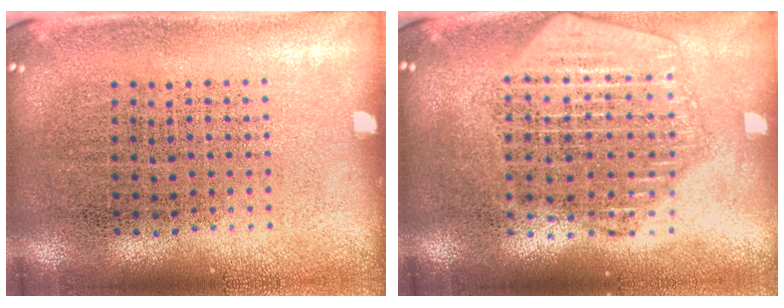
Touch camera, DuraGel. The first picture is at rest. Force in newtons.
{"total": 2.0, "press": 1.9, "slide": 0.8}